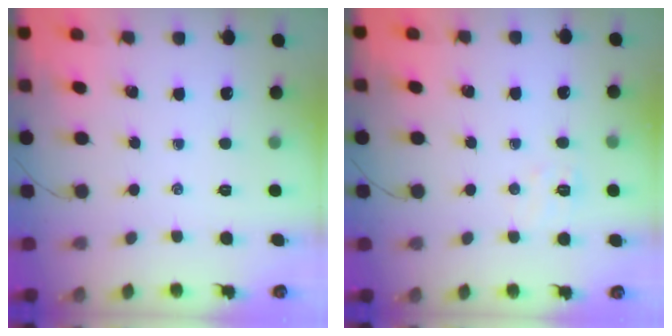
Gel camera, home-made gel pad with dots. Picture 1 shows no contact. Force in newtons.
{"total": 5.0, "press": 4.8, "slide": 1.2}